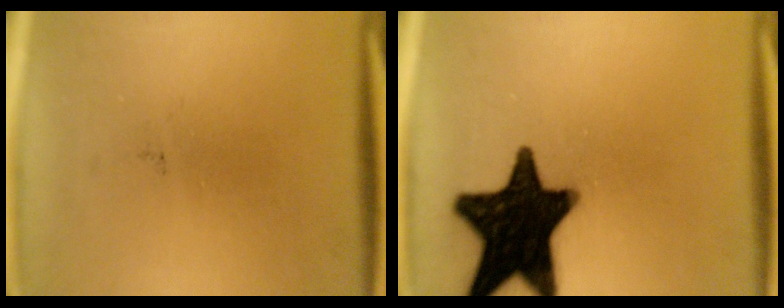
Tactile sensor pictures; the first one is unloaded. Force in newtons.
{"total": 19.3}